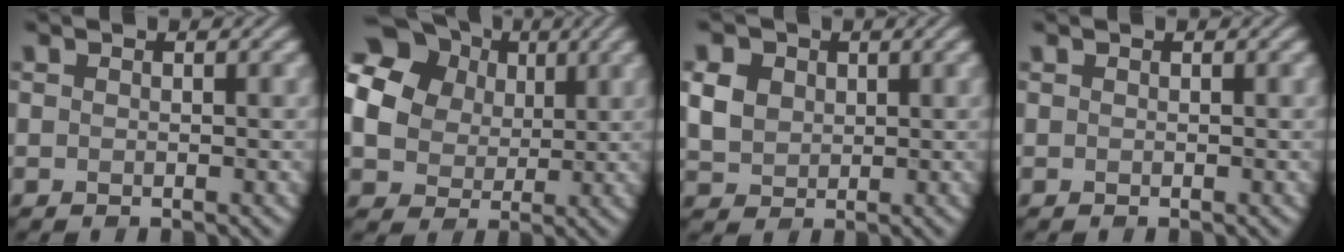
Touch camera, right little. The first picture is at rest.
{"total": 14.9, "force": [4.9, 12.2, 7.0], "torque": [-0.168, 0.022, 0.084]}
{"total": 4.0, "force": [1.1, 3.2, 2.0], "torque": [-0.059, 0.007, 0.017]}
{"total": 0.0}